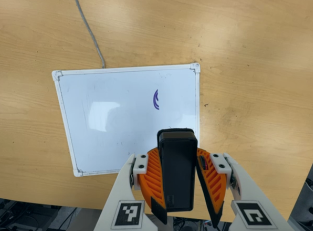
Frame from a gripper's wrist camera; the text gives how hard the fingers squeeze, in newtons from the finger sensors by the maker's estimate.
{"total": 7.9, "left": 8.3, "right": 7.6}